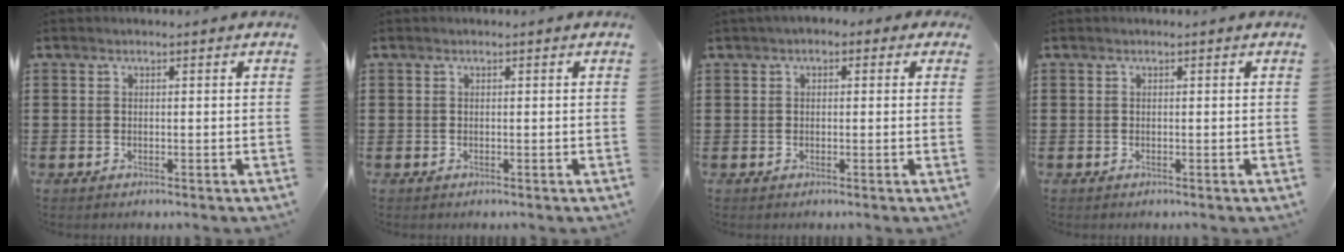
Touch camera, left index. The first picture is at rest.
{"total": 0.0}
{"total": 1.5, "force": [0.1, 1.1, 1.0], "torque": [-0.022, 0.009, -0.001]}
{"total": 0.0}